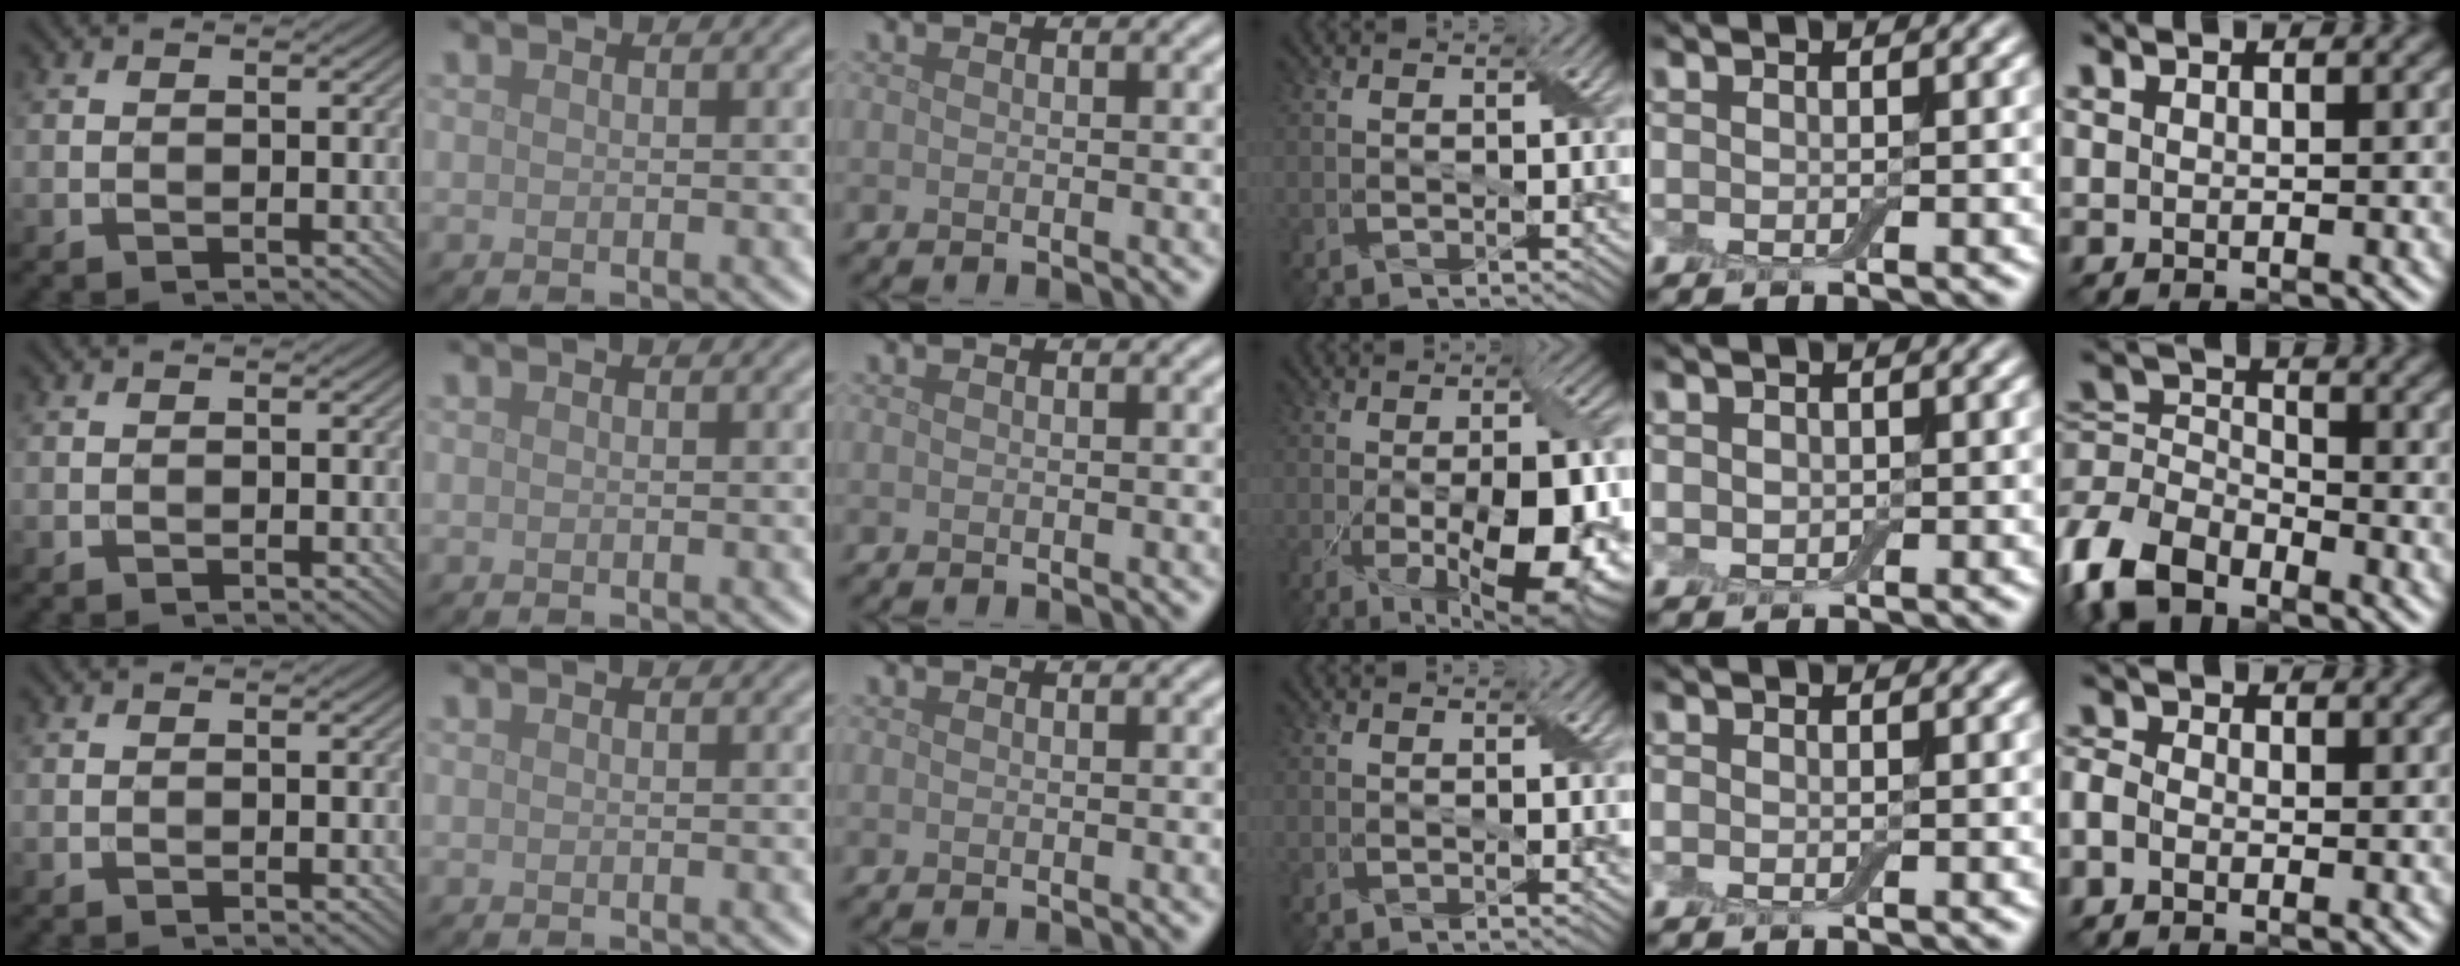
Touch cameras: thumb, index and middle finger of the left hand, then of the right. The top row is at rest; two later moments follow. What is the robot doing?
{"motion": "fold", "object": "cloth"}